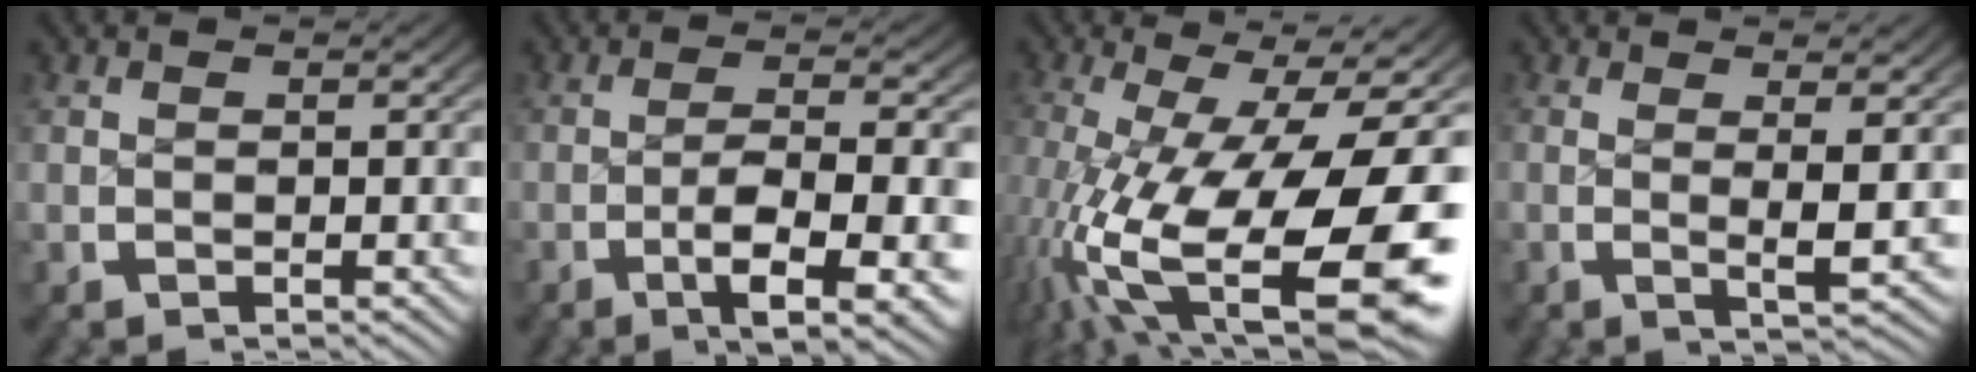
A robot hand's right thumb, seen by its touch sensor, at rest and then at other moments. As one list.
[{"total": 8.0, "force": [-2.8, 3.2, 6.8], "torque": [-0.121, -0.023, -0.031]}, {"total": 18.0, "force": [-4.0, 9.7, 14.6], "torque": [-0.276, -0.080, -0.008]}, {"total": 3.4, "force": [0.6, 0.1, 3.4], "torque": [-0.063, -0.007, 0.008]}]